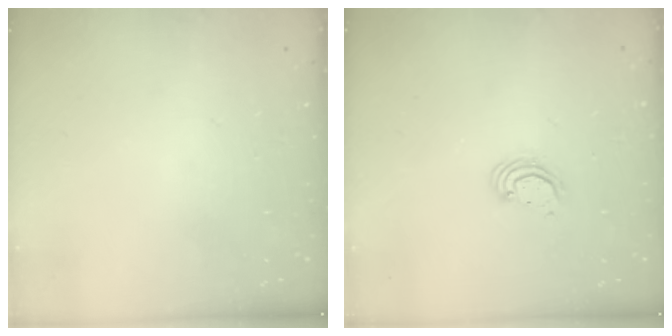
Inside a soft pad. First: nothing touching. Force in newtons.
{"total": 2.4, "press": 2.4, "slide": 0.1}